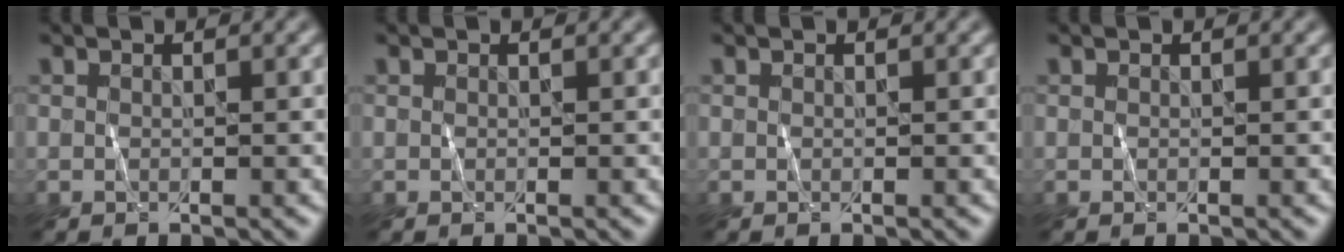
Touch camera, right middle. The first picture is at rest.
{"total": 0.0}
{"total": 0.0}
{"total": 0.0}